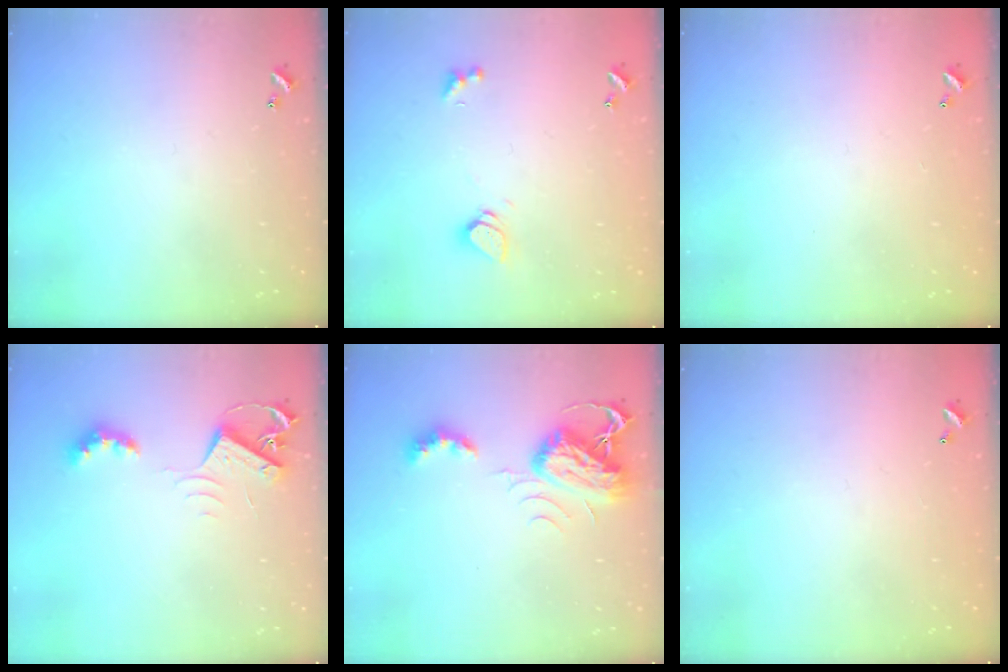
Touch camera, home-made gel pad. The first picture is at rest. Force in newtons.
{"total": 2.3, "press": 2.3, "slide": 0.2}
{"total": 2.8, "press": 2.8, "slide": 0.1}
{"total": 6.5, "press": 6.5, "slide": 0.9}
{"total": 7.0, "press": 7.0, "slide": 0.7}
{"total": 2.8, "press": 2.8, "slide": 0.1}